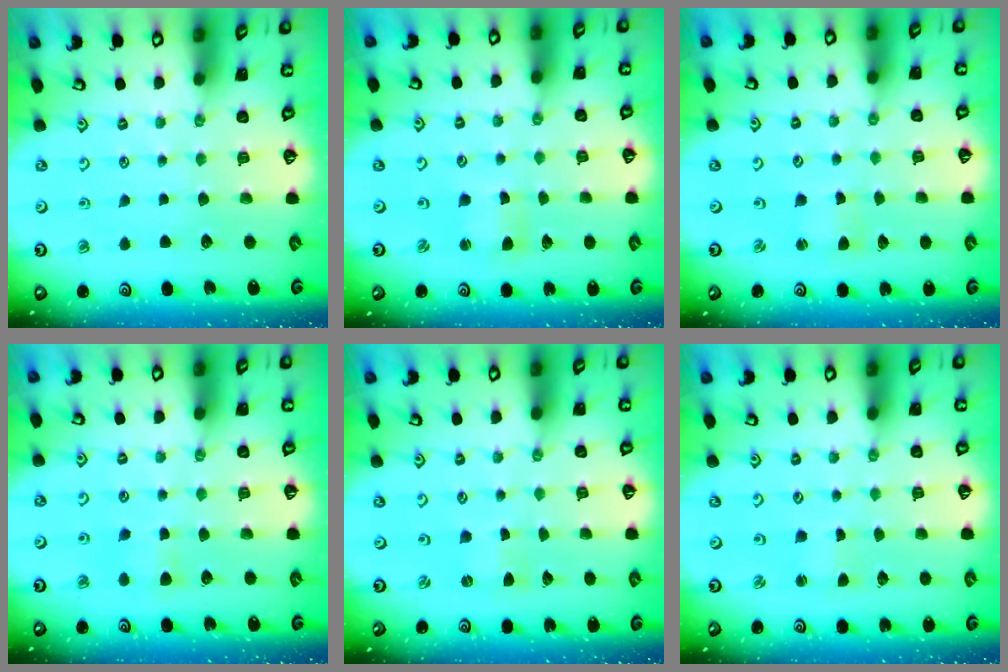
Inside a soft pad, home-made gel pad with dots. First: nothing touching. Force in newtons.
{"total": 2.9, "press": 2.9, "slide": 0.3}
{"total": 1.0, "press": 1.0, "slide": 0.3}
{"total": 4.5, "press": 4.4, "slide": 0.8}
{"total": 0.0}
{"total": 0.8, "press": 0.8, "slide": 0.0}